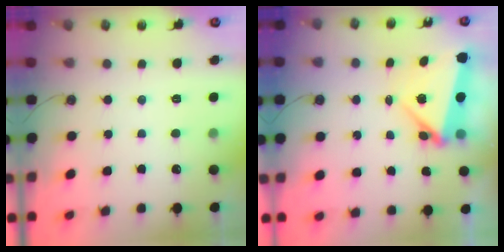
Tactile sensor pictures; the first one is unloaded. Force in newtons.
{"total": 6.2, "press": 6.0, "slide": 1.2}